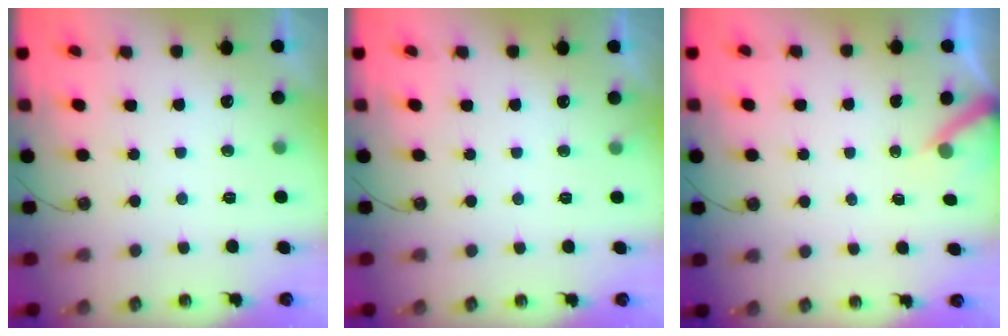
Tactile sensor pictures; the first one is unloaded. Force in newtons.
{"total": 2.9, "press": 2.9, "slide": 0.2}
{"total": 4.1, "press": 4.0, "slide": 0.2}